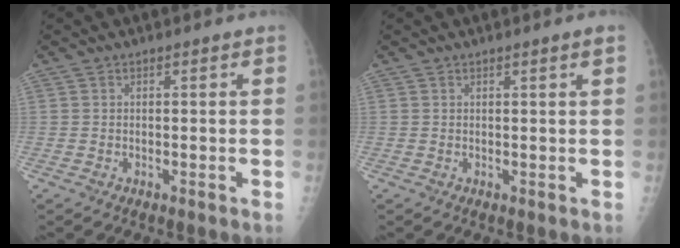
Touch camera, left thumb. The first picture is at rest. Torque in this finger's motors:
{"motor_torque": [-0.45, 0.18, -0.35, -0.01, 0.02]}